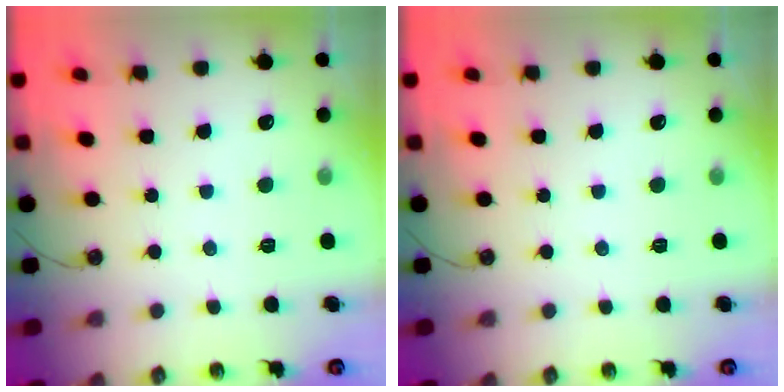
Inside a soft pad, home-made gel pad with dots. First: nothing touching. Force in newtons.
{"total": 0.0}